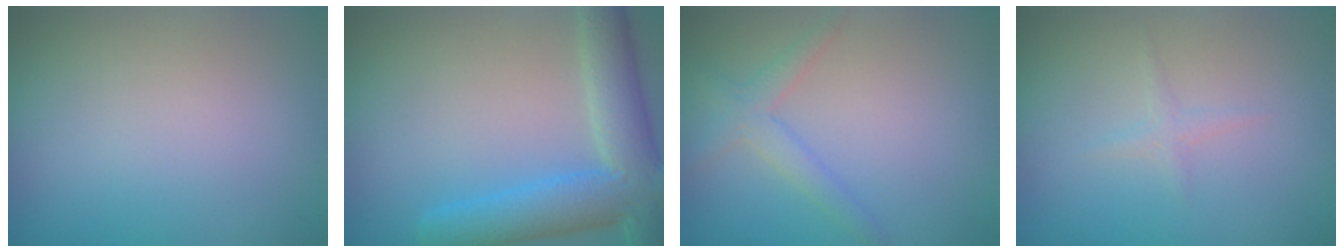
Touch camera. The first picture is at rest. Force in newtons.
{"total": 7.9, "press": 7.9, "slide": 0.3}
{"total": 2.1, "press": 2.1, "slide": 0.1}
{"total": 0.8, "press": 0.8, "slide": 0.1}